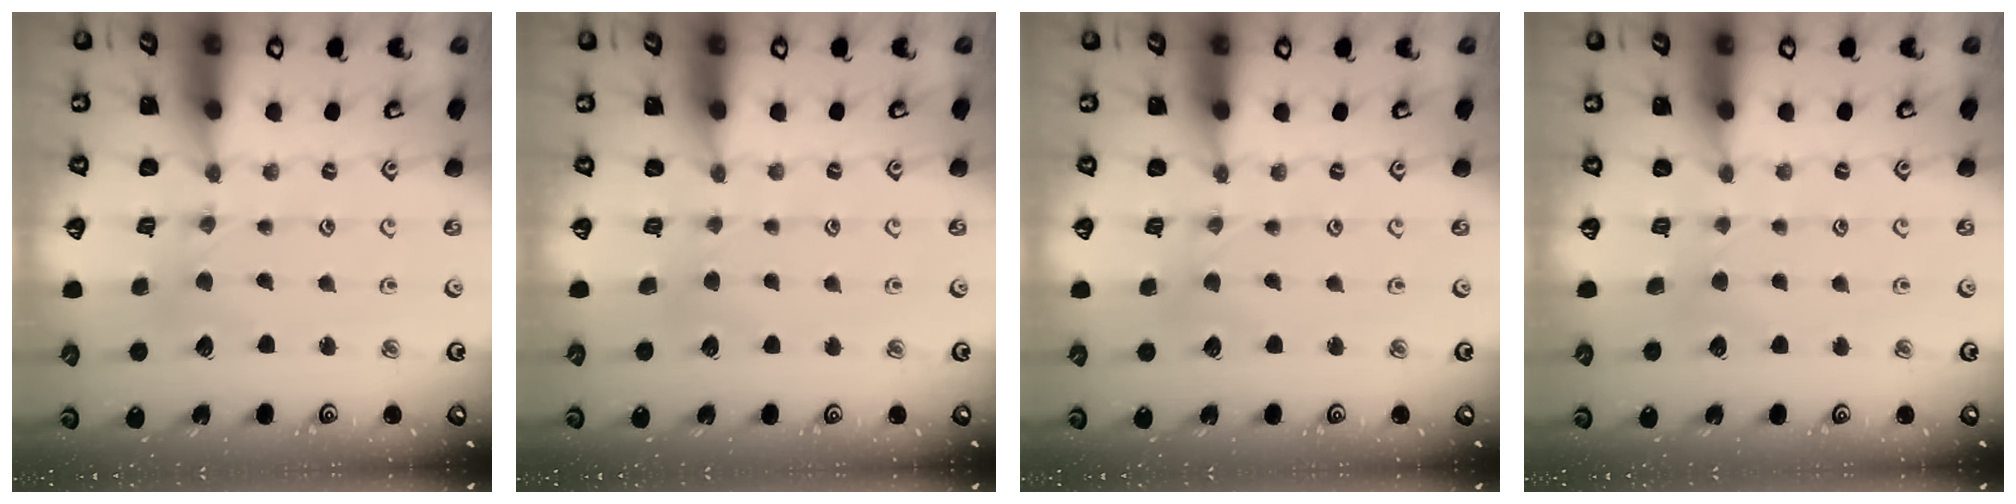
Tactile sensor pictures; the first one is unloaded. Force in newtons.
{"total": 2.7, "press": 2.6, "slide": 0.4}
{"total": 0.0}
{"total": 3.2, "press": 3.1, "slide": 0.5}